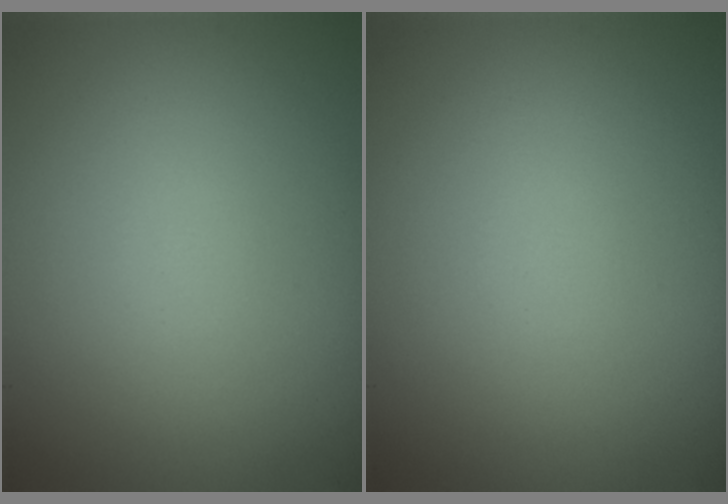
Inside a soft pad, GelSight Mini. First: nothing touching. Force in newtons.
{"total": 0.0}